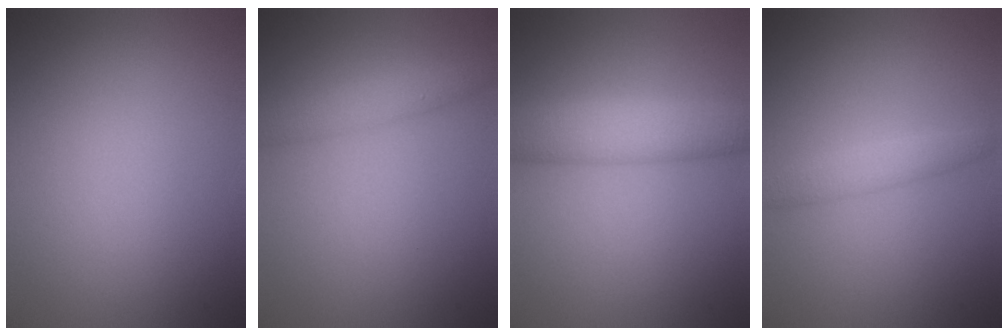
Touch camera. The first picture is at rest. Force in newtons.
{"total": 2.4, "press": 2.4, "slide": 0.1}
{"total": 5.0, "press": 5.0, "slide": 0.4}
{"total": 1.9, "press": 1.9, "slide": 0.1}